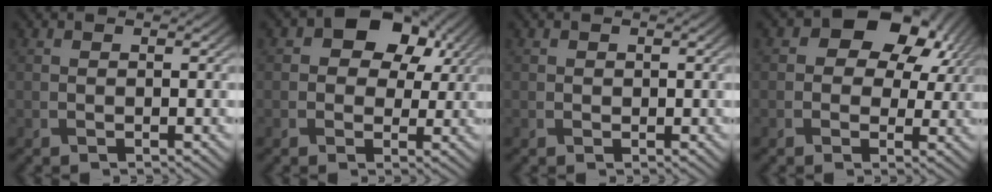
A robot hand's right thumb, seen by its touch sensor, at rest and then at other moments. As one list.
[{"total": 9.6, "force": [3.5, 7.1, 5.5], "torque": [-0.089, 0.020, 0.039]}, {"total": 0.8, "force": [0.1, 0.8, 0.1], "torque": [-0.001, -0.004, 0.001]}, {"total": 12.5, "force": [4.5, 9.1, 7.3], "torque": [-0.110, 0.029, 0.057]}]